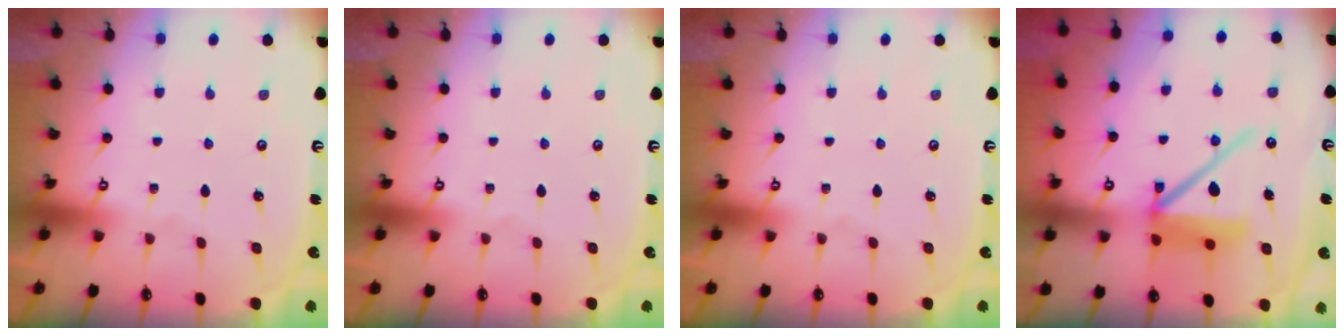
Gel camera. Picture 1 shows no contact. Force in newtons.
{"total": 0.0}
{"total": 0.0}
{"total": 13.1, "press": 13.0, "slide": 1.5}